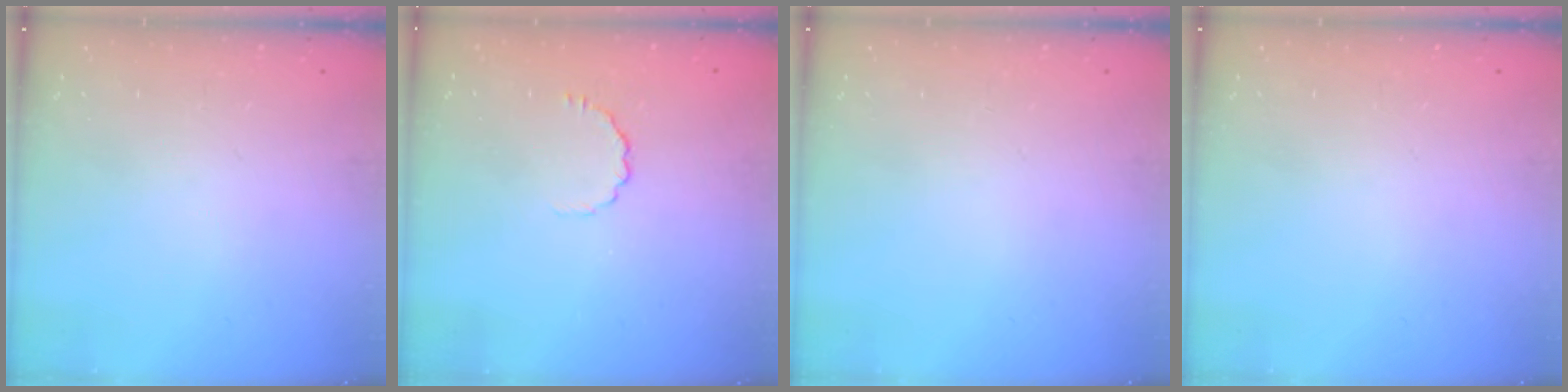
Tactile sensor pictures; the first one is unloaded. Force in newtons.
{"total": 3.6, "press": 3.4, "slide": 1.1}
{"total": 0.0}
{"total": 0.0}